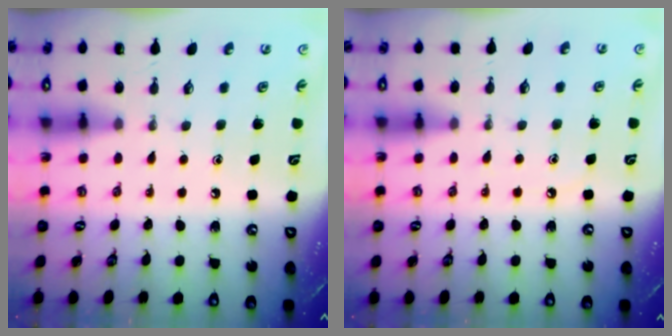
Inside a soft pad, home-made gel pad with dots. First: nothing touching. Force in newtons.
{"total": 4.8, "press": 4.8, "slide": 0.7}